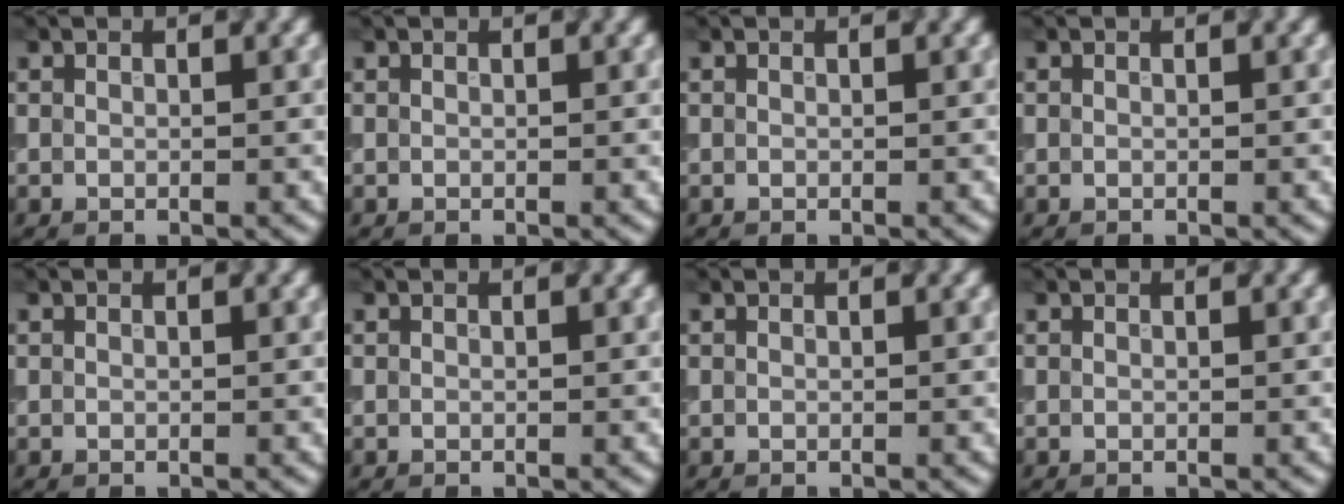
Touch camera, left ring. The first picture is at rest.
{"total": 0.0}
{"total": 0.0}
{"total": 0.0}
{"total": 0.0}
{"total": 0.0}
{"total": 0.0}
{"total": 0.0}